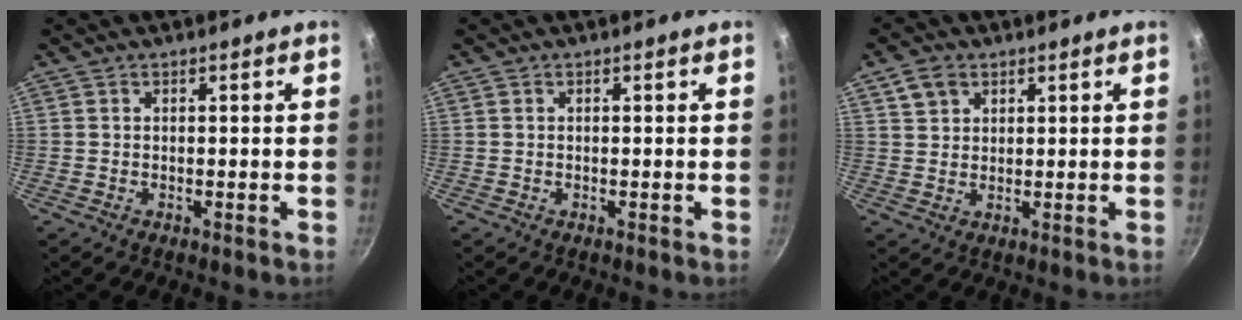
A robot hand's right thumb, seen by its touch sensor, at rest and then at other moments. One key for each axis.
{"total": 0.0}
{"total": 4.3, "fx": 2.3, "fy": 3.2, "fz": 1.8, "tx": -0.020, "ty": 0.000, "tz": 0.042}